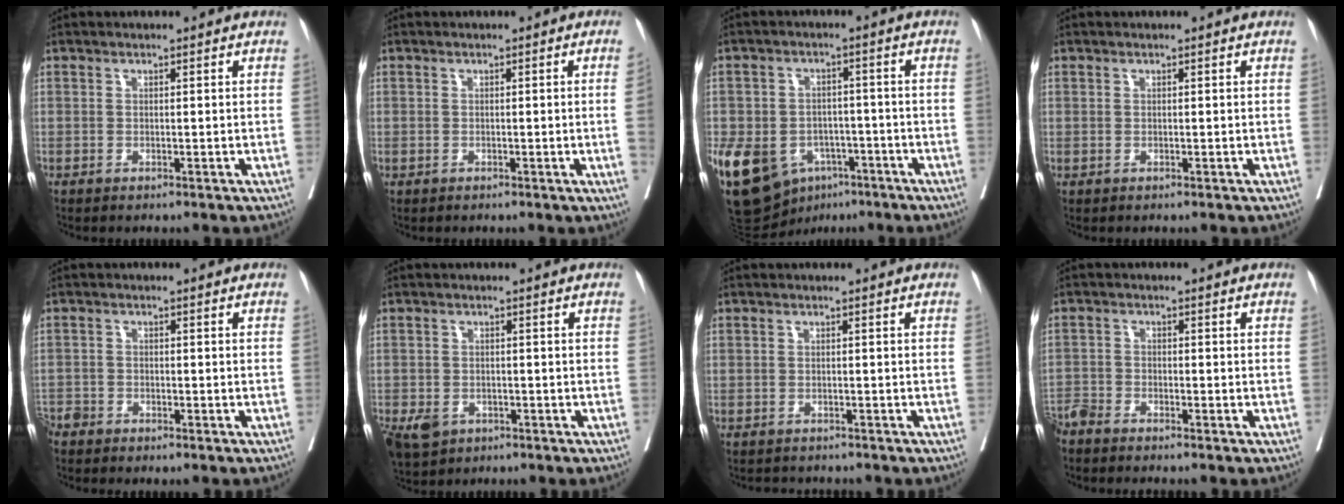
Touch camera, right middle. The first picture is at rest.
{"total": 2.1, "force": [-0.1, -1.1, 1.8], "torque": [-0.024, -0.001, 0.001]}
{"total": 16.8, "force": [-8.0, 12.1, 8.6], "torque": [-0.202, 0.006, -0.119]}
{"total": 0.0}
{"total": 2.8, "force": [-2.6, 0.9, 0.5], "torque": [-0.004, -0.004, -0.049]}
{"total": 6.0, "force": [-3.2, 4.4, 2.4], "torque": [-0.048, -0.003, -0.045]}
{"total": 3.1, "force": [-2.9, 1.1, 0.2], "torque": [0.002, -0.003, -0.043]}
{"total": 4.7, "force": [-4.5, 0.3, 1.4], "torque": [-0.016, -0.009, -0.083]}